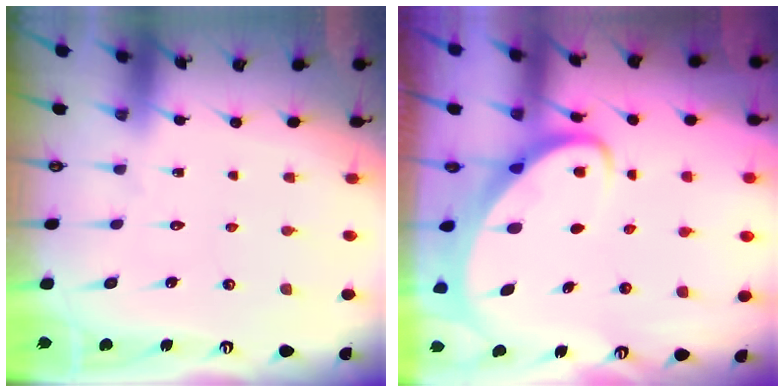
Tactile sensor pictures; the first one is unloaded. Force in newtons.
{"total": 3.8, "press": 3.7, "slide": 0.5}